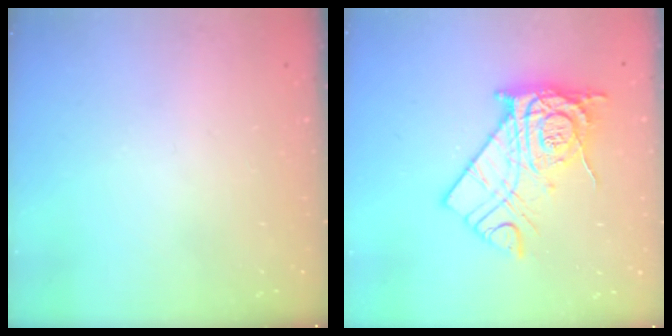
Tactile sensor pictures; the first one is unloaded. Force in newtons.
{"total": 15.7, "press": 15.6, "slide": 1.7}